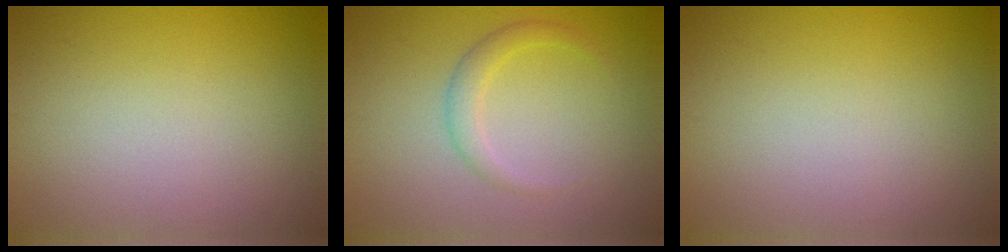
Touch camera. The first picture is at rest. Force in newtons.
{"total": 1.7, "press": 1.7, "slide": 0.0}
{"total": 0.0}